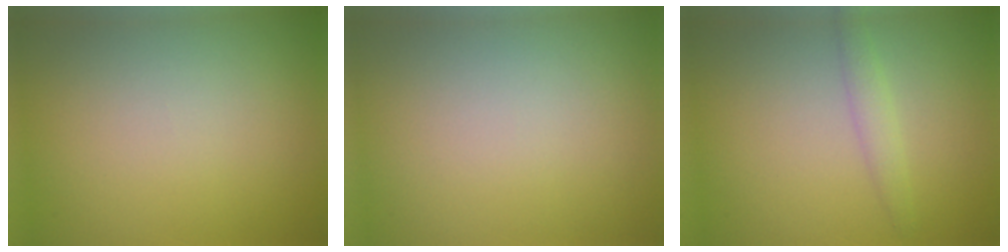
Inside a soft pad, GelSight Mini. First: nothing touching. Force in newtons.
{"total": 0.0}
{"total": 1.5, "press": 1.5, "slide": 0.1}